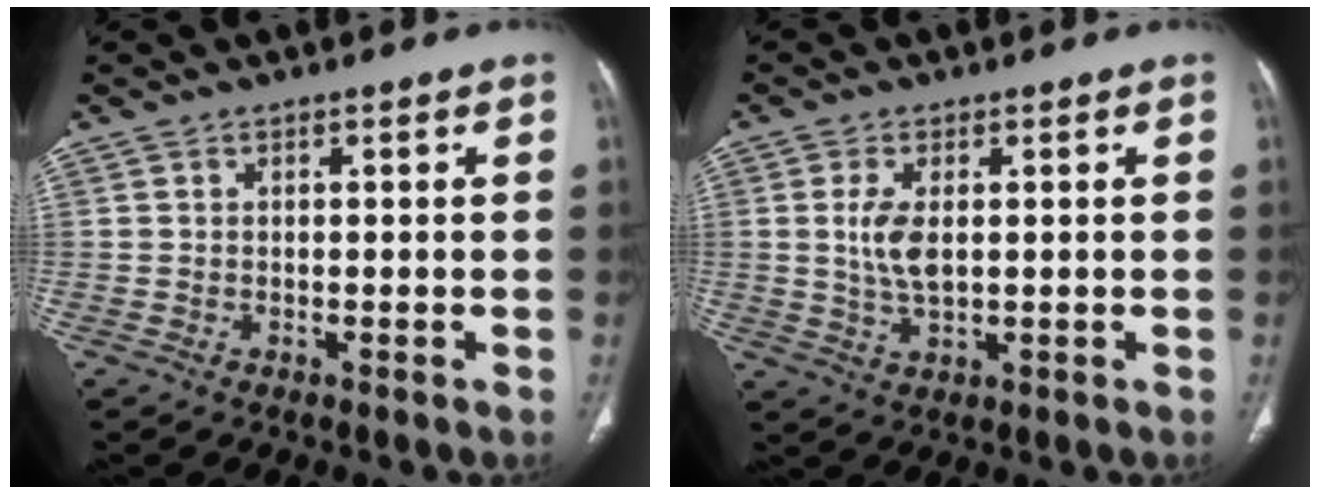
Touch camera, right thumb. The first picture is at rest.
{"total": 5.7, "force": [0.8, 2.7, 4.9], "torque": [-0.105, -0.007, 0.019]}